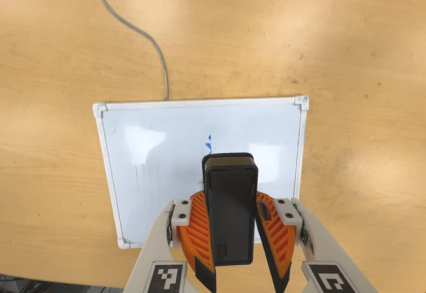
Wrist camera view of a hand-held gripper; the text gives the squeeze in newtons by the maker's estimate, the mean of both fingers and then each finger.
{"total": 9.5, "left": 9.5, "right": 9.5}